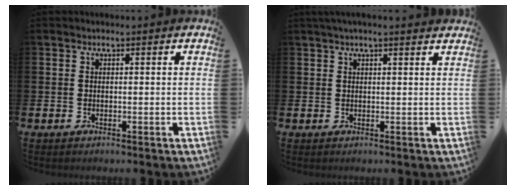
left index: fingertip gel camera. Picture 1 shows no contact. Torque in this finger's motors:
{"motor_torque": [0.95, -1.18, 0.45, 0.16]}